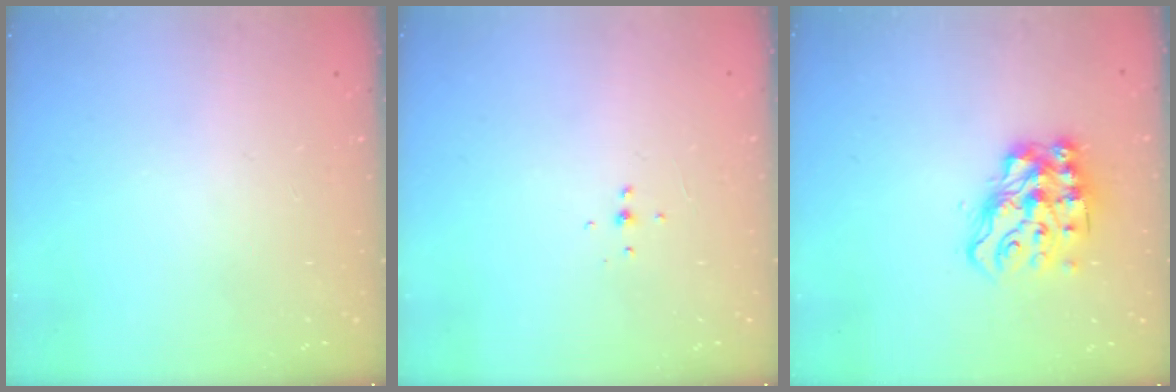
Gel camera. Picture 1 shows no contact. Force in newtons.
{"total": 4.1, "press": 4.0, "slide": 0.6}
{"total": 14.2, "press": 14.1, "slide": 0.9}